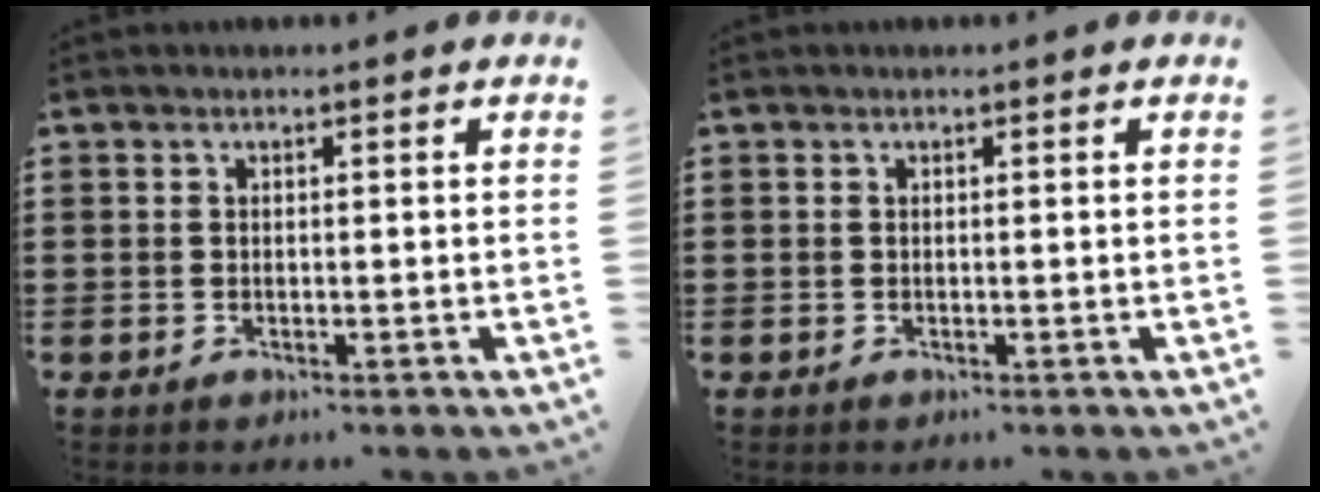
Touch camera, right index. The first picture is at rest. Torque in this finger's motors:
{"motor_torque": [0.00, 0.00, 0.00, -0.01]}